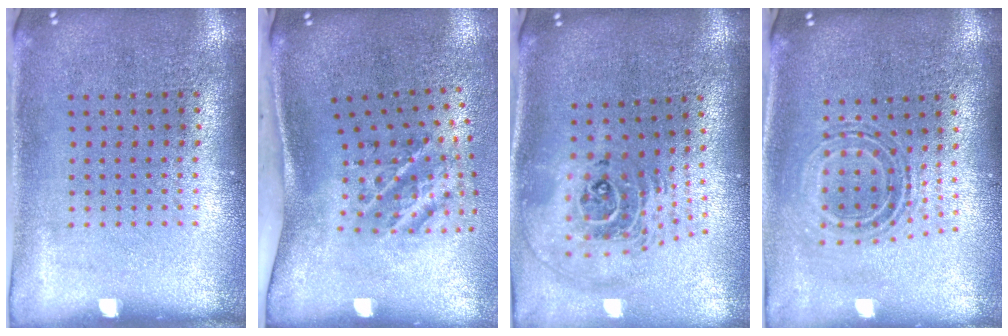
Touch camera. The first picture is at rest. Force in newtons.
{"total": 2.3, "press": 1.3, "slide": 1.9}
{"total": 2.5, "press": 1.8, "slide": 1.7}
{"total": 0.7, "press": 0.7, "slide": 0.2}